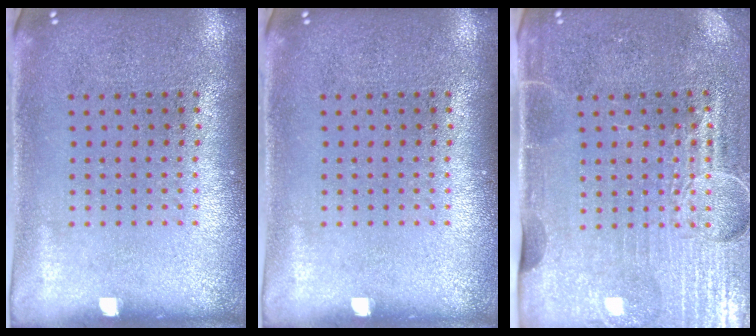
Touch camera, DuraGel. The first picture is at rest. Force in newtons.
{"total": 0.0}
{"total": 4.3, "press": 3.8, "slide": 2.0}